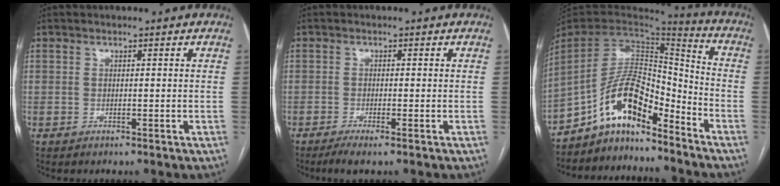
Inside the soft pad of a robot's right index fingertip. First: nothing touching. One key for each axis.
{"total": 2.9, "fx": -1.9, "fy": 0.0, "fz": 2.2, "tx": -0.039, "ty": -0.007, "tz": -0.036}
{"total": 12.5, "fx": -9.3, "fy": 4.2, "fz": 7.1, "tx": -0.131, "ty": 0.036, "tz": -0.169}